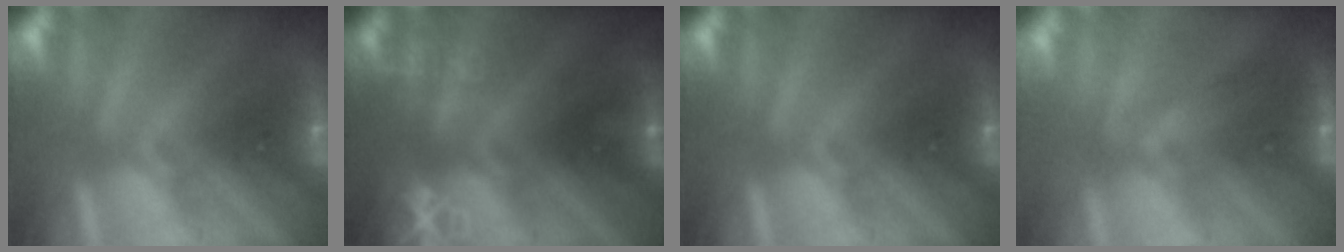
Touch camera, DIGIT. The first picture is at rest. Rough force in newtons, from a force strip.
{"total": 3.0}
{"total": 0.0}
{"total": 1.6}